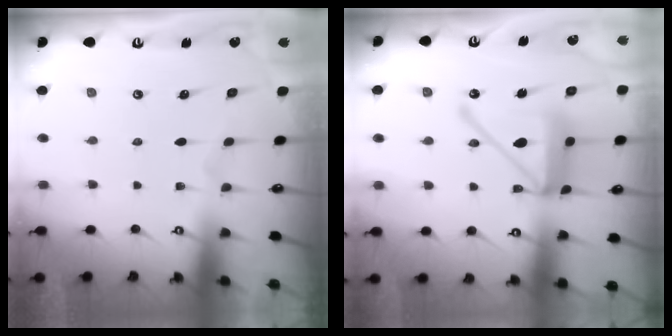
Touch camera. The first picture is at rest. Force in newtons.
{"total": 15.2, "press": 15.1, "slide": 1.5}